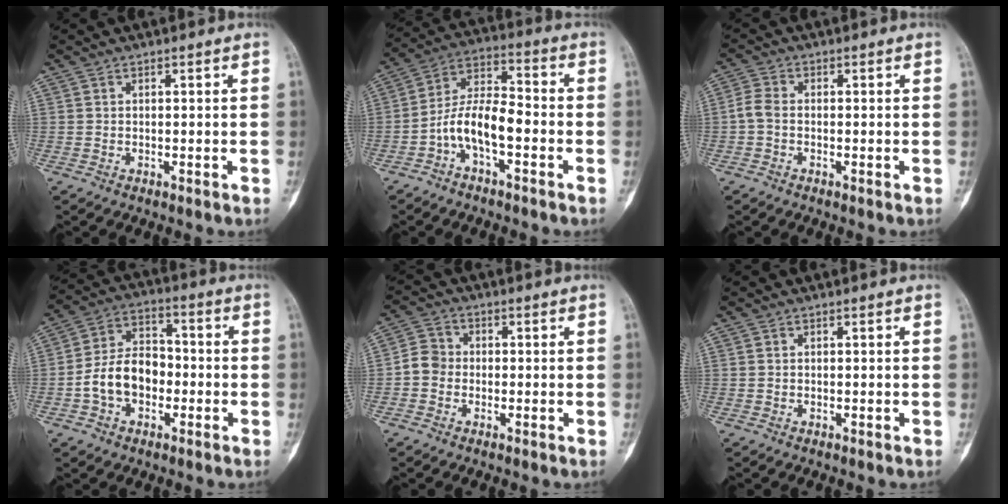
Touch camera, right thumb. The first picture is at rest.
{"total": 10.2, "force": [-3.6, 4.5, 8.4], "torque": [-0.155, 0.052, -0.073]}
{"total": 2.9, "force": [-0.7, 1.9, 2.2], "torque": [-0.050, 0.006, -0.023]}
{"total": 11.1, "force": [-2.6, 7.8, 7.4], "torque": [-0.119, 0.039, -0.056]}
{"total": 4.5, "force": [-0.9, 4.0, 1.8], "torque": [-0.019, 0.013, -0.029]}
{"total": 0.0}